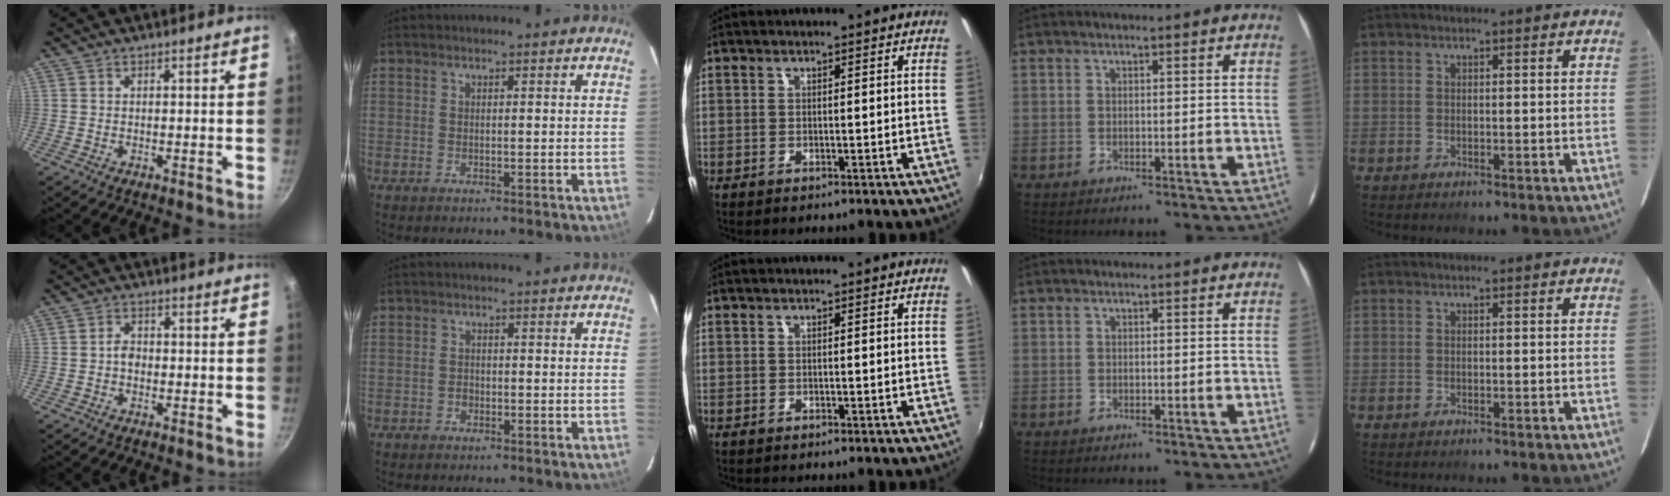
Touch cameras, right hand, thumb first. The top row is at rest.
{"thumb": {"total": 2.4, "force": [-0.5, 1.8, 1.5], "torque": [-0.015, 0.013, -0.010]}, "index": {"total": 1.3, "force": [-0.6, 1.0, 0.6], "torque": [-0.010, 0.004, -0.009]}}